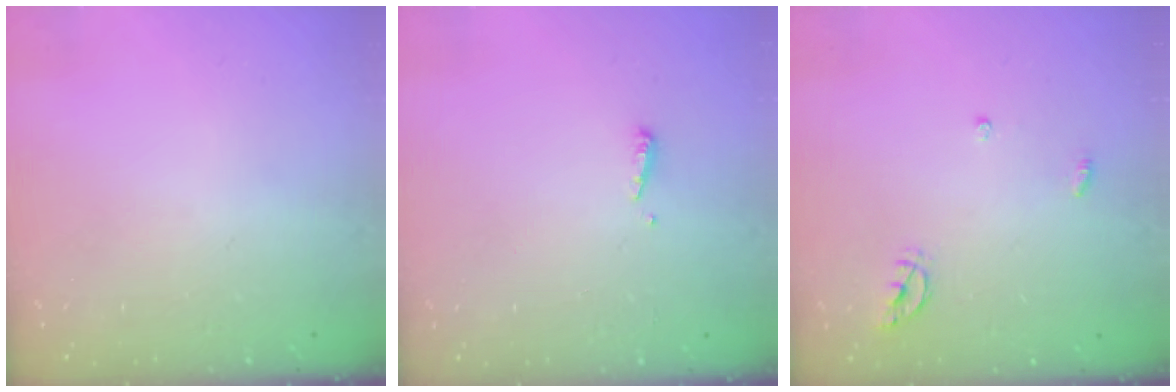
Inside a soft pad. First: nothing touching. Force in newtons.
{"total": 3.7, "press": 3.6, "slide": 0.6}
{"total": 5.5, "press": 5.5, "slide": 0.2}